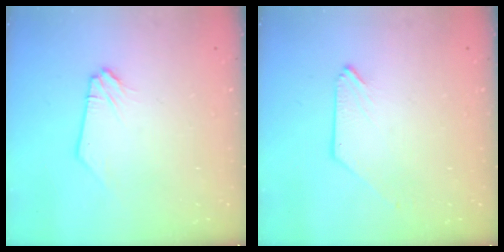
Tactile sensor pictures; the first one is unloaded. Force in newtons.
{"total": 0.0}